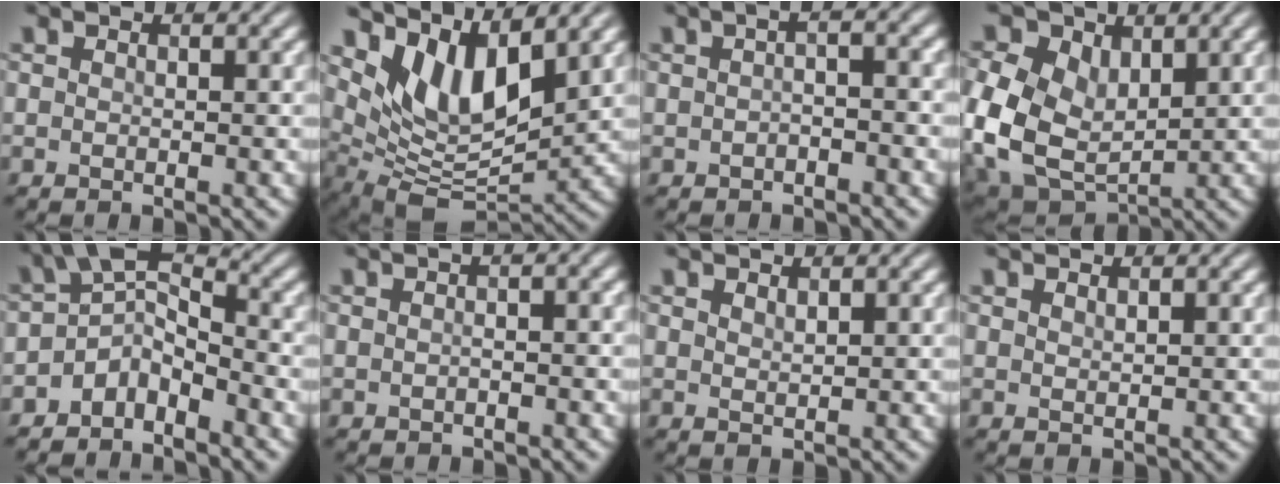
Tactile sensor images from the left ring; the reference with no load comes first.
{"total": 8.0, "force": [4.5, 3.4, 5.7], "torque": [-0.110, -0.016, 0.088]}
{"total": 2.1, "force": [-0.3, 0.7, 1.9], "torque": [-0.028, 0.001, -0.009]}
{"total": 10.8, "force": [0.8, 7.8, 7.5], "torque": [-0.192, -0.013, 0.020]}
{"total": 4.3, "force": [-2.5, 2.1, 2.7], "torque": [-0.041, 0.005, -0.059]}
{"total": 2.7, "force": [0.5, 1.2, 2.3], "torque": [-0.023, 0.004, -0.014]}
{"total": 0.9, "force": [0.8, 0.3, 0.4], "torque": [-0.010, -0.002, 0.017]}
{"total": 0.6, "force": [0.6, 0.1, 0.2], "torque": [-0.005, -0.001, 0.013]}